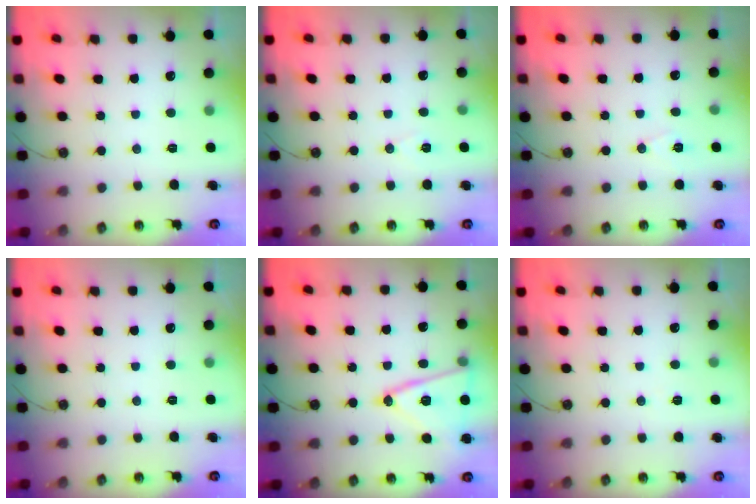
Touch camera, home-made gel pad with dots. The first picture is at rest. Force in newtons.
{"total": 5.9, "press": 3.9, "slide": 4.5}
{"total": 7.1, "press": 5.5, "slide": 4.5}
{"total": 0.0}
{"total": 15.5, "press": 15.1, "slide": 3.7}
{"total": 4.8, "press": 2.1, "slide": 4.4}